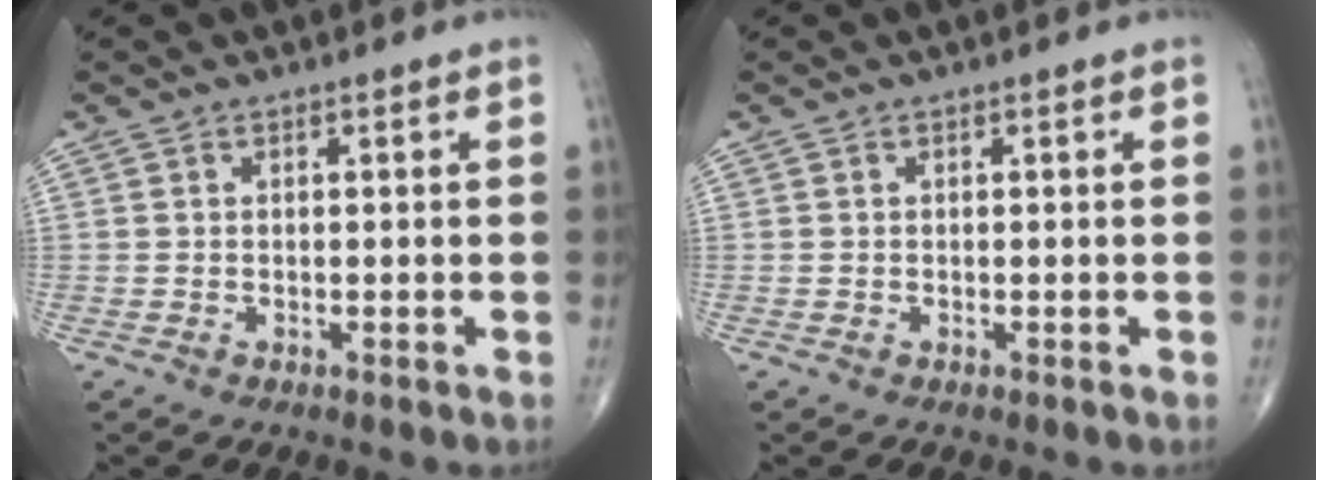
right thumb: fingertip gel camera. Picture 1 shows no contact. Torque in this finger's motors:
{"motor_torque": [-0.10, -0.01, -0.07, 0.06, 0.00]}